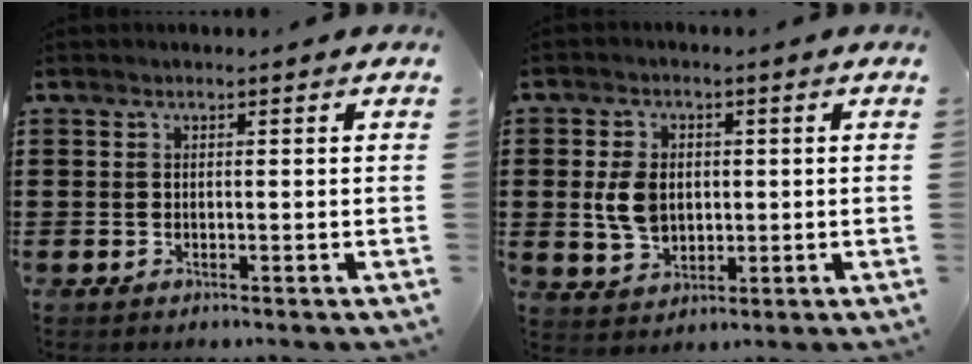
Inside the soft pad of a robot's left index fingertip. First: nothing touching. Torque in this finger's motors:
{"motor_torque": [1.27, 0.54, 0.68, 0.16]}